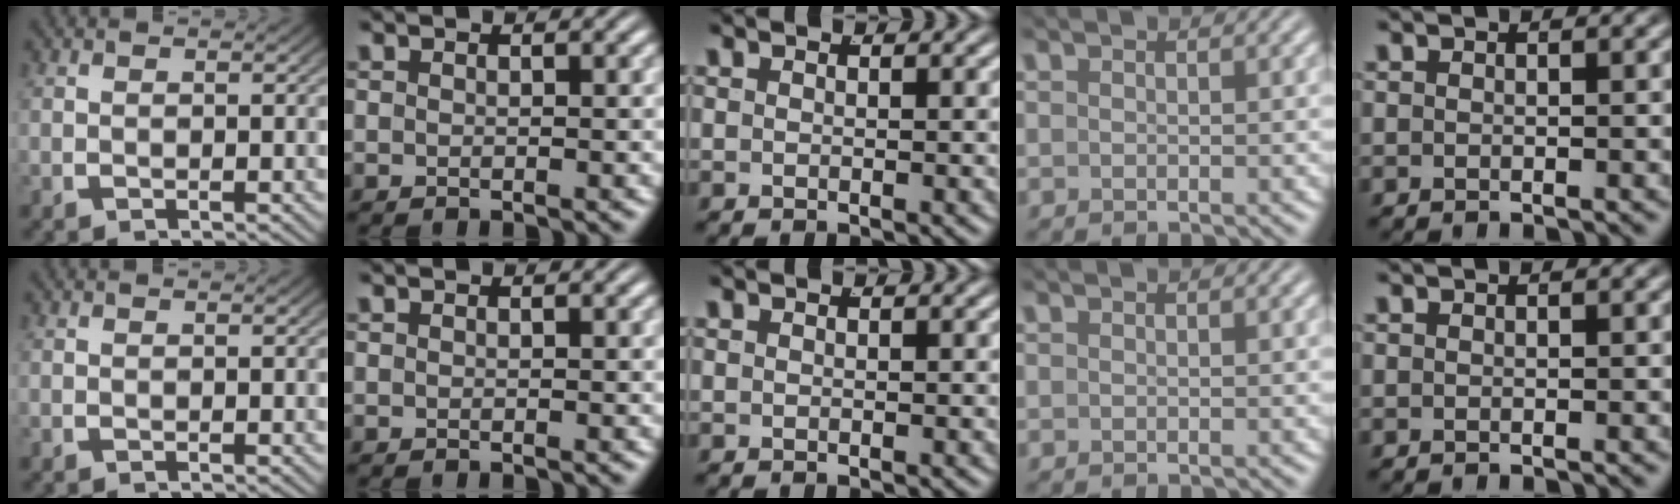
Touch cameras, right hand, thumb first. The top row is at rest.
{}